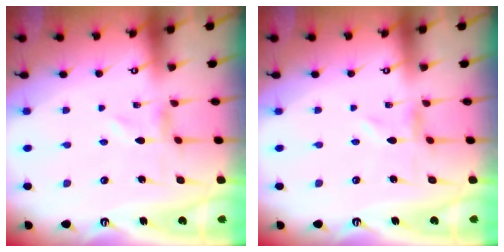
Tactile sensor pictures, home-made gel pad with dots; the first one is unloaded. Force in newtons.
{"total": 0.0}